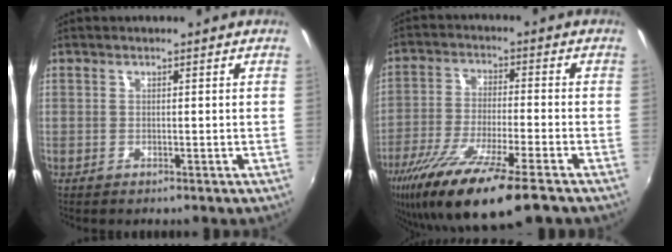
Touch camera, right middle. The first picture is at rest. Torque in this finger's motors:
{"motor_torque": [1.37, -0.77, 0.43, 0.21]}